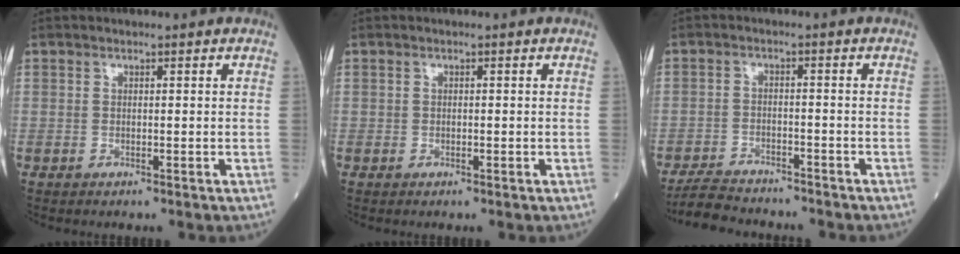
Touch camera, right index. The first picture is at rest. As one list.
[{"total": 0.6, "force": [-0.1, 0.5, 0.4], "torque": [-0.018, 0.006, -0.001]}, {"total": 8.2, "force": [-7.4, 2.4, 2.4], "torque": [-0.052, -0.011, -0.120]}]